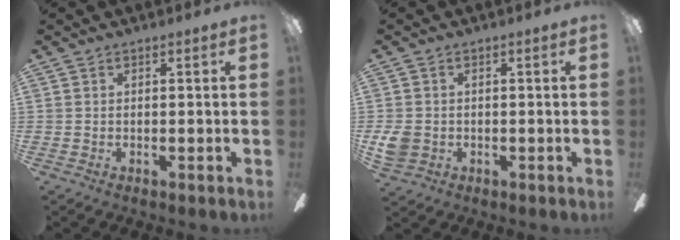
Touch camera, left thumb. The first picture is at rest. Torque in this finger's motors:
{"motor_torque": [0.13, 0.67, 0.19, -0.23, 0.01]}